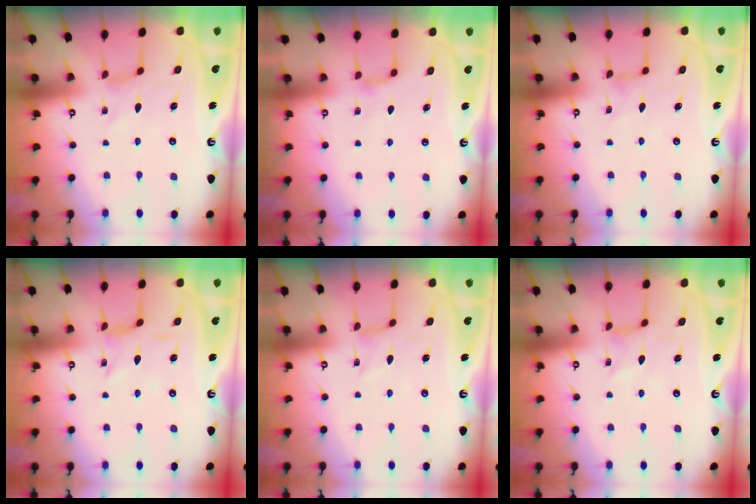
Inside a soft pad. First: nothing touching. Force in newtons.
{"total": 3.1, "press": 3.0, "slide": 0.4}
{"total": 1.6, "press": 1.6, "slide": 0.2}
{"total": 2.9, "press": 2.9, "slide": 0.2}
{"total": 0.0}
{"total": 2.1, "press": 2.1, "slide": 0.5}